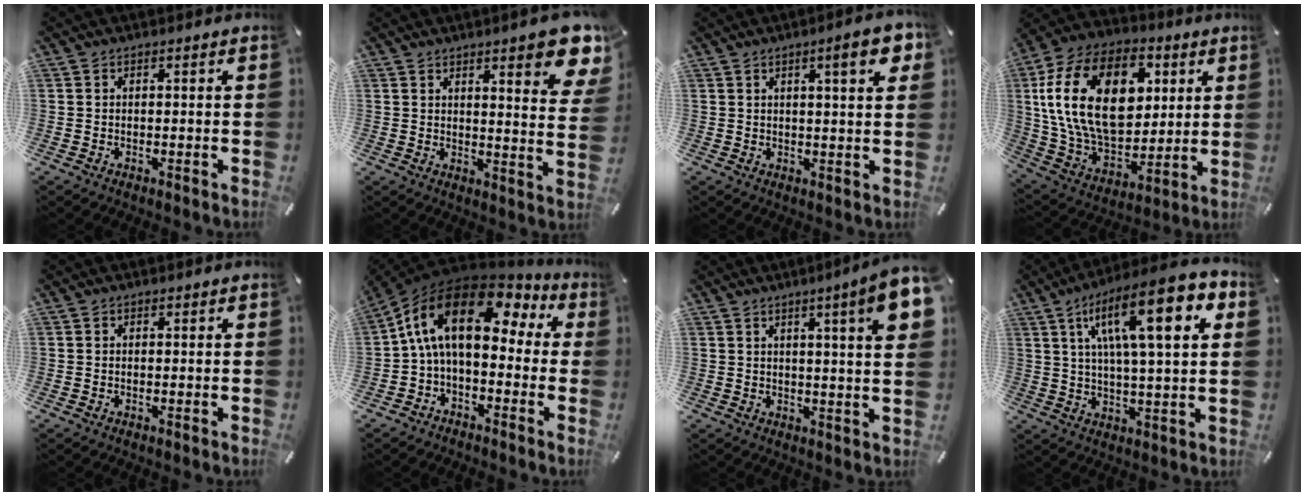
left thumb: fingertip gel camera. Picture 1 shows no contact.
{"total": 10.7, "force": [7.1, 3.1, 7.4], "torque": [-0.097, -0.048, 0.121]}
{"total": 8.1, "force": [3.7, 1.6, 7.1], "torque": [-0.100, -0.010, 0.053]}
{"total": 25.2, "force": [5.6, 17.1, 17.6], "torque": [-0.347, -0.012, 0.098]}
{"total": 0.0}
{"total": 15.2, "force": [3.5, 8.7, 11.9], "torque": [-0.238, -0.012, 0.053]}
{"total": 9.9, "force": [4.6, 0.4, 8.7], "torque": [-0.127, -0.027, 0.068]}
{"total": 18.8, "force": [8.2, 4.7, 16.2], "torque": [-0.268, -0.024, 0.120]}